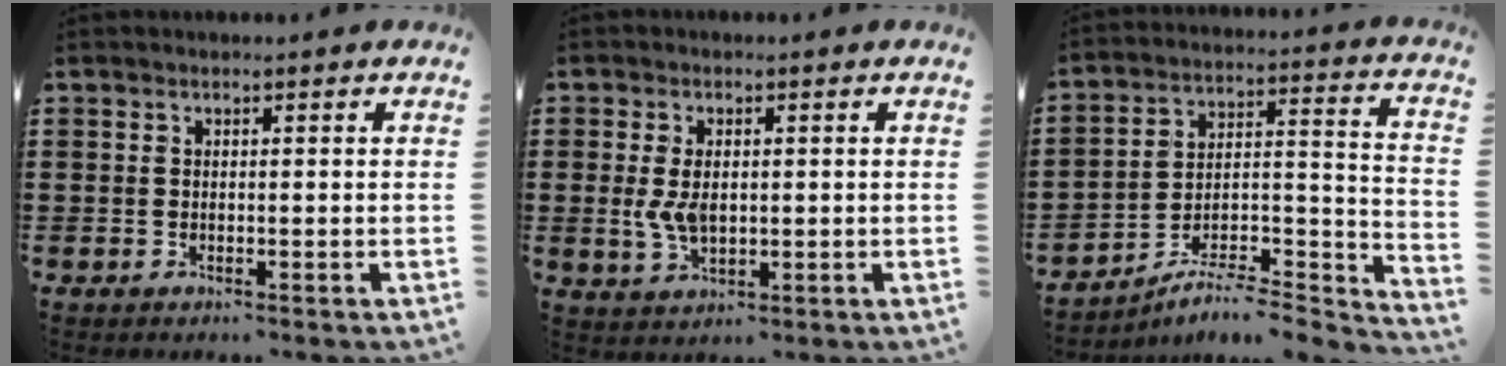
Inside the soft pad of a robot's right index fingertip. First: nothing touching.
{"total": 4.7, "force": [0.1, 2.7, 3.9], "torque": [-0.093, 0.002, -0.002]}
{"total": 5.3, "force": [-4.6, 0.9, 2.4], "torque": [-0.038, -0.013, -0.095]}